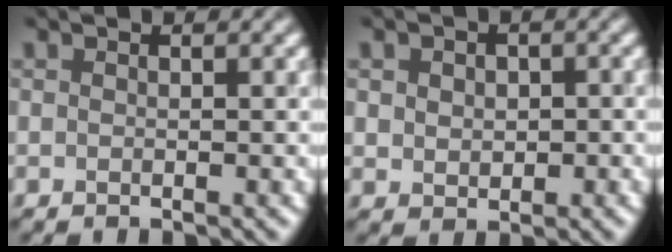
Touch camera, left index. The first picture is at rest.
{"total": 2.5, "force": [0.5, 2.1, 1.2], "torque": [-0.013, 0.019, 0.007]}